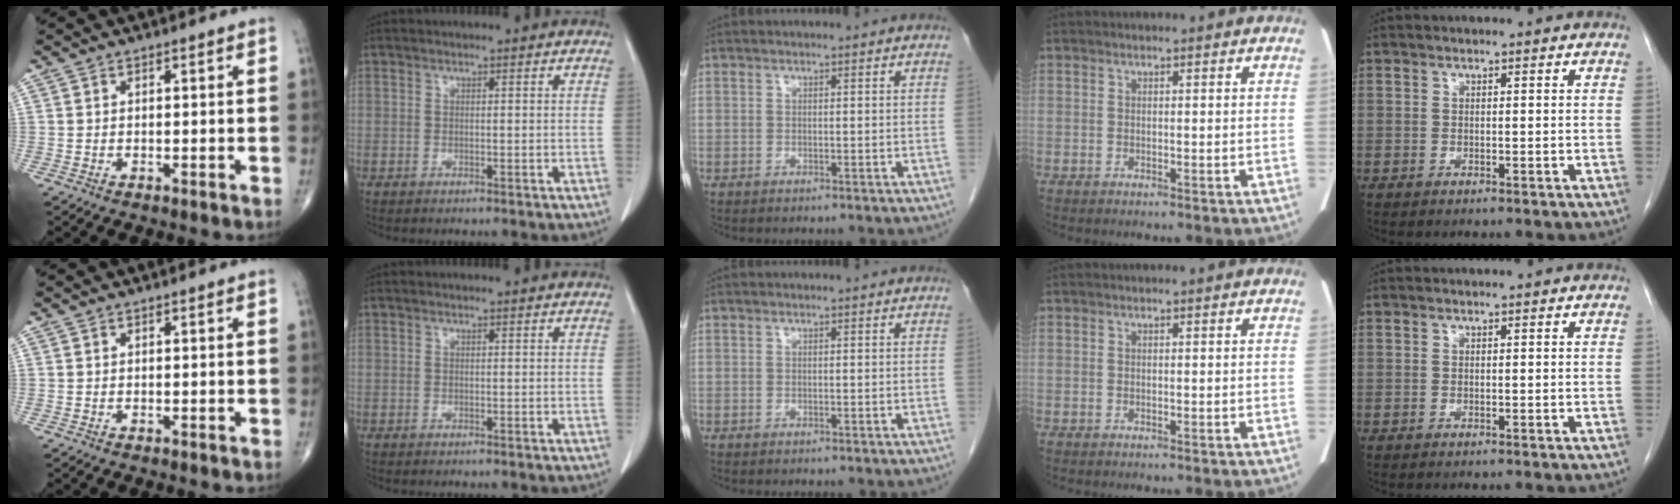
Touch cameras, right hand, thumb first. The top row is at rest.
{}